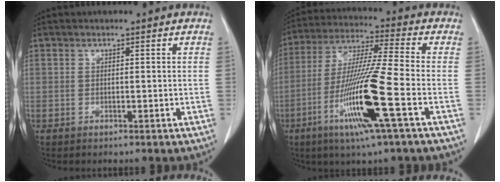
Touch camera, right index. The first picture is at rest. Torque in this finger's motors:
{"motor_torque": [2.07, -0.07, 1.05, 0.18]}